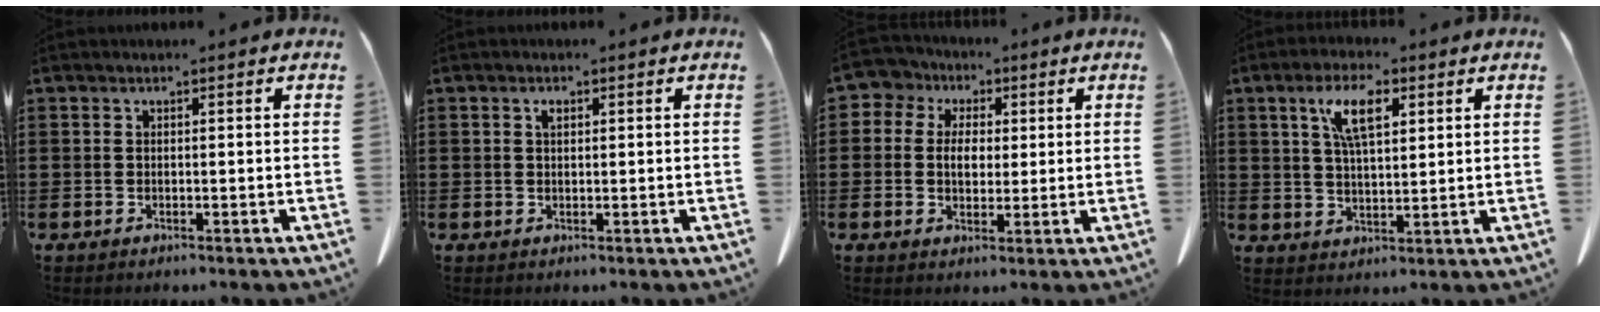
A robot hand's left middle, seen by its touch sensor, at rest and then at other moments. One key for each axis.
{"total": 1.1, "fx": 0.5, "fy": 0.6, "fz": 0.8, "tx": -0.019, "ty": 0.002, "tz": 0.009}
{"total": 4.8, "fx": 0.7, "fy": 4.4, "fz": 1.8, "tx": -0.066, "ty": 0.004, "tz": 0.004}
{"total": 7.8, "fx": 3.6, "fy": 2.9, "fz": 6.3, "tx": -0.127, "ty": 0.007, "tz": 0.060}